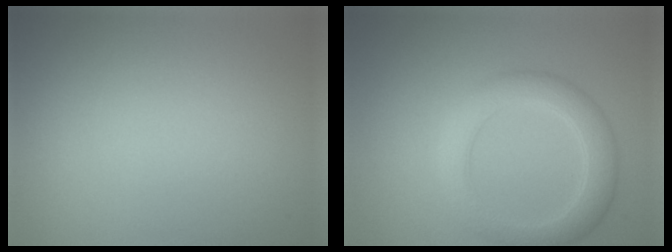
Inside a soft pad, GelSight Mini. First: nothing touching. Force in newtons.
{"total": 2.9, "press": 2.9, "slide": 0.3}